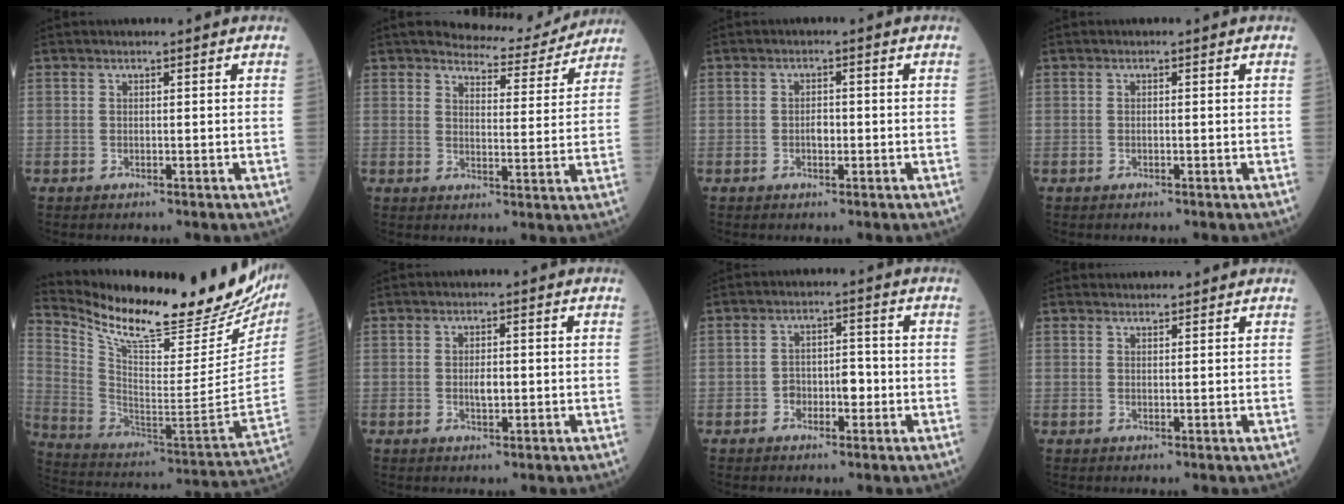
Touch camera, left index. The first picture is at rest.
{"total": 8.5, "force": [8.3, 1.6, 0.8], "torque": [-0.007, -0.013, 0.102]}
{"total": 1.6, "force": [-0.7, 0.8, 1.3], "torque": [-0.019, 0.000, -0.012]}
{"total": 0.0}
{"total": 28.8, "force": [24.5, 5.9, 14.0], "torque": [-0.244, -0.072, 0.353]}
{"total": 2.0, "force": [-0.4, 0.8, 1.7], "torque": [-0.032, -0.003, -0.007]}
{"total": 3.6, "force": [-1.4, 1.9, 2.7], "torque": [-0.037, 0.011, -0.026]}
{"total": 2.9, "force": [2.8, 0.5, 0.4], "torque": [-0.005, 0.017, 0.039]}